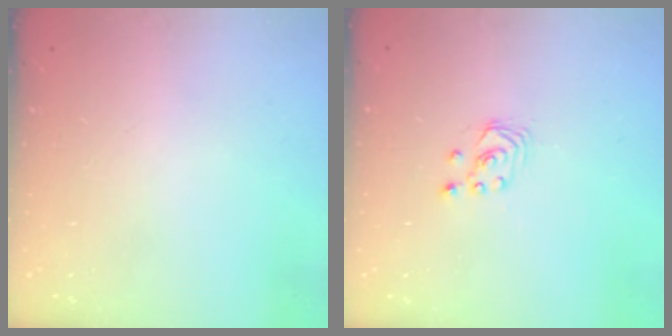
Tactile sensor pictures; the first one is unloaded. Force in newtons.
{"total": 2.1, "press": 2.1, "slide": 0.3}